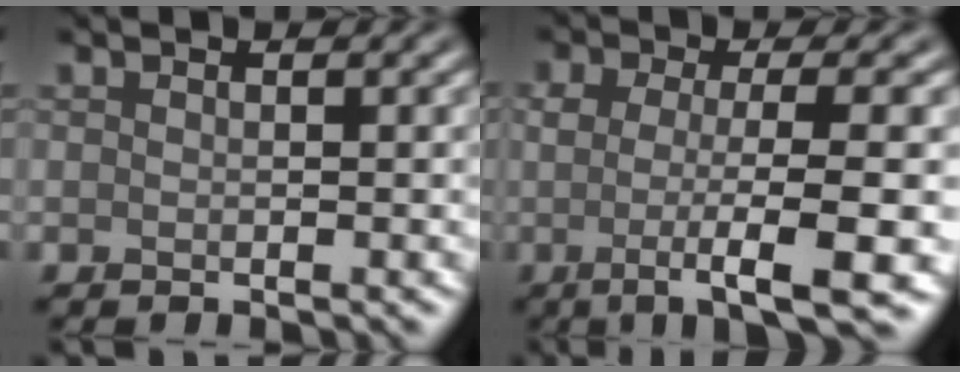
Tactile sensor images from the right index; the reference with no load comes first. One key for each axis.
{"total": 7.7, "fx": -1.6, "fy": 1.8, "fz": 7.3, "tx": -0.114, "ty": -0.011, "tz": -0.029}